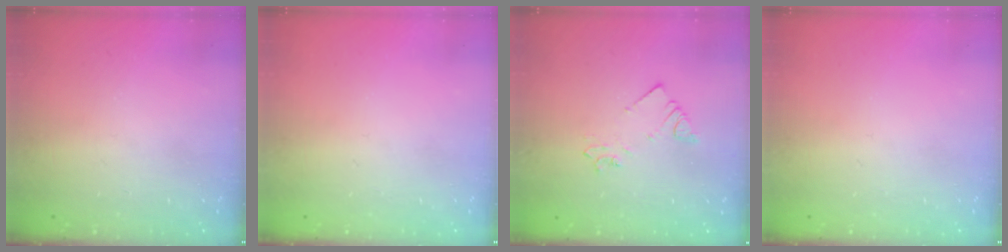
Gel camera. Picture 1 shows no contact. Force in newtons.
{"total": 0.0}
{"total": 2.7, "press": 2.7, "slide": 0.3}
{"total": 0.0}